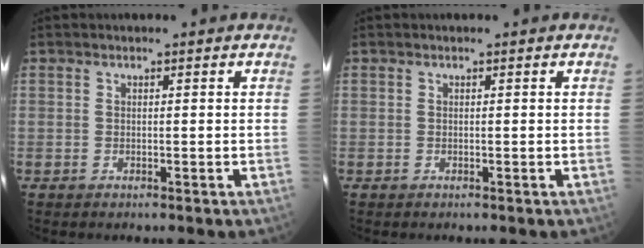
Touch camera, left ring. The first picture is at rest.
{"total": 0.0}